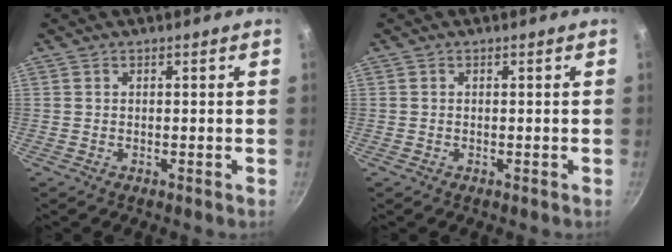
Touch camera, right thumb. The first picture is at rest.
{"total": 0.0}